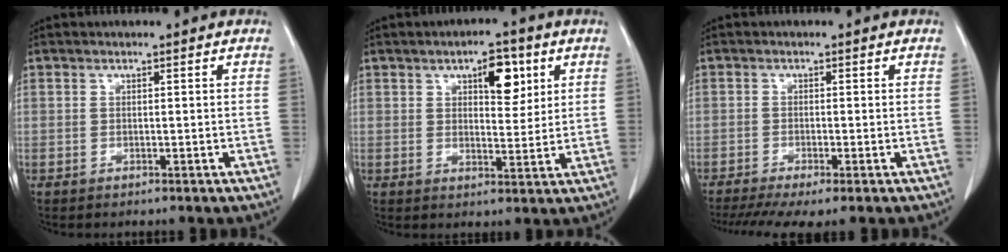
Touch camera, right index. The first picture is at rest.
{"total": 6.5, "force": [3.0, 2.7, 5.1], "torque": [-0.073, 0.003, 0.044]}
{"total": 7.1, "force": [-5.1, 0.8, 4.8], "torque": [-0.075, -0.011, -0.085]}